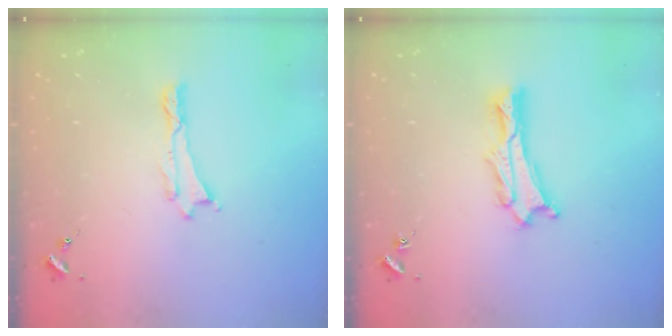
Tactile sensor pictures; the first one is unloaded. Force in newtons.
{"total": 1.5, "press": 1.4, "slide": 0.2}